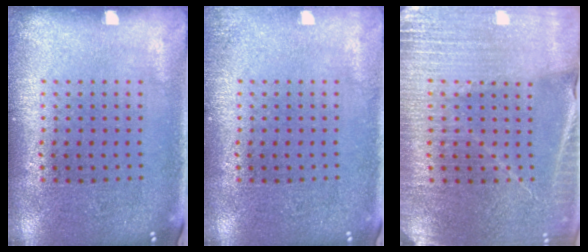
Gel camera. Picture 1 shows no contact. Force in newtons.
{"total": 1.0, "press": 1.0, "slide": 0.3}
{"total": 3.4, "press": 3.3, "slide": 0.7}